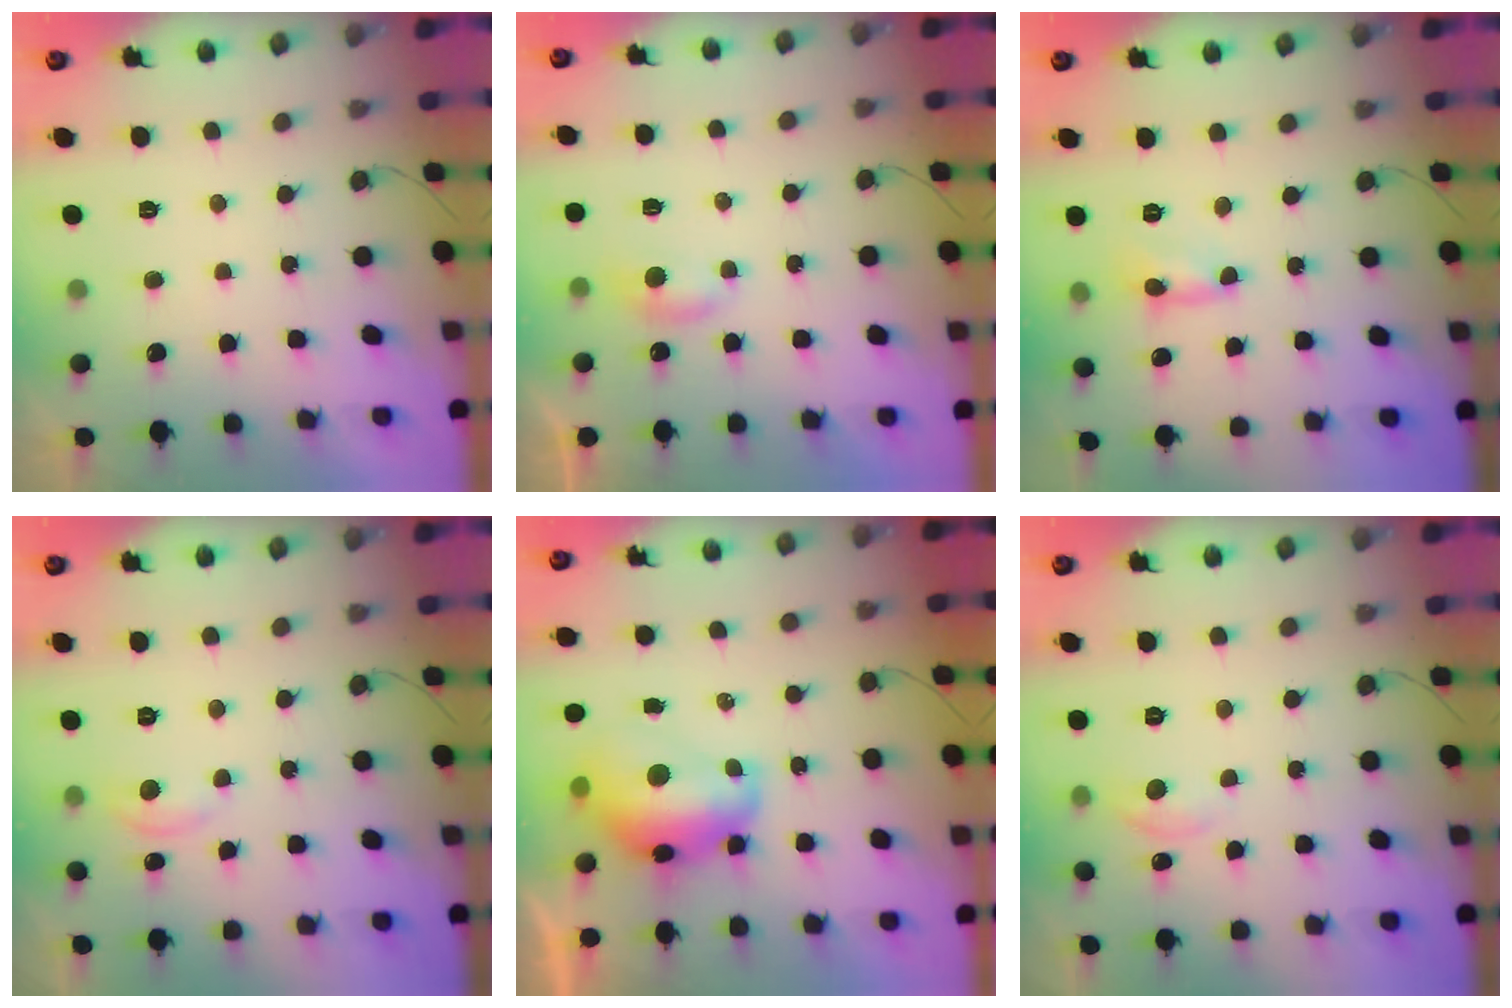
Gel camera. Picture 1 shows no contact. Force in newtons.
{"total": 5.4, "press": 5.4, "slide": 0.6}
{"total": 0.8, "press": 0.7, "slide": 0.1}
{"total": 2.8, "press": 2.8, "slide": 0.3}
{"total": 13.2, "press": 13.1, "slide": 1.2}
{"total": 4.6, "press": 4.5, "slide": 0.7}